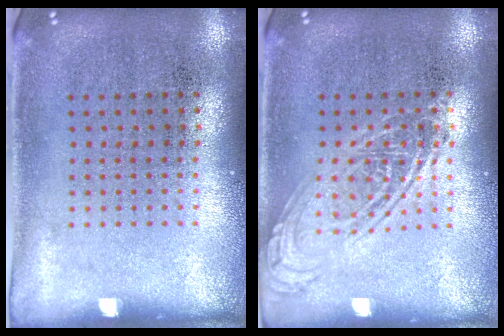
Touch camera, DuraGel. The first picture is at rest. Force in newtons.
{"total": 2.6, "press": 2.6, "slide": 0.3}